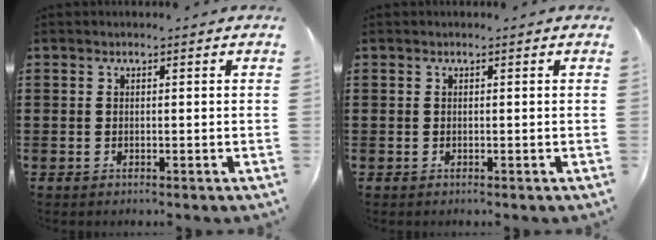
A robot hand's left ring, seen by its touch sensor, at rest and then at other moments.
{"total": 0.0}